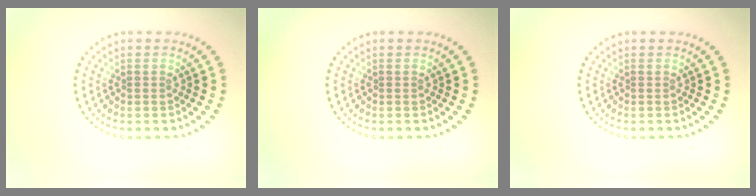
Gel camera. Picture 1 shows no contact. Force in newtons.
{"total": 0.0}
{"total": 0.0}